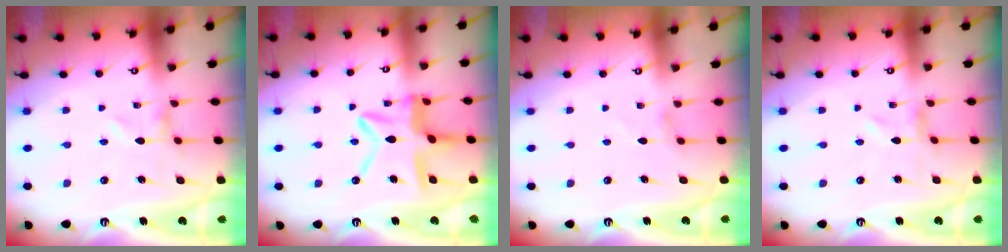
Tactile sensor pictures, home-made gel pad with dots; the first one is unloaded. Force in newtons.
{"total": 13.2, "press": 13.2, "slide": 1.2}
{"total": 3.0, "press": 3.0, "slide": 0.4}
{"total": 0.0}